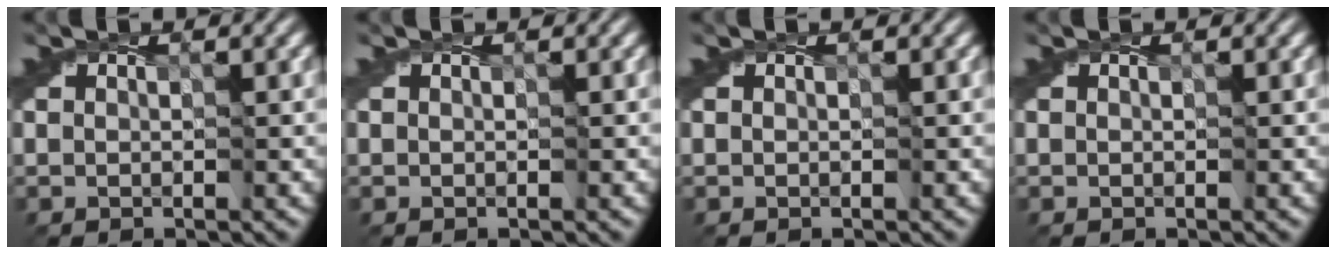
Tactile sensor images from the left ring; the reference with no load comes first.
{"total": 0.0}
{"total": 0.0}
{"total": 0.0}